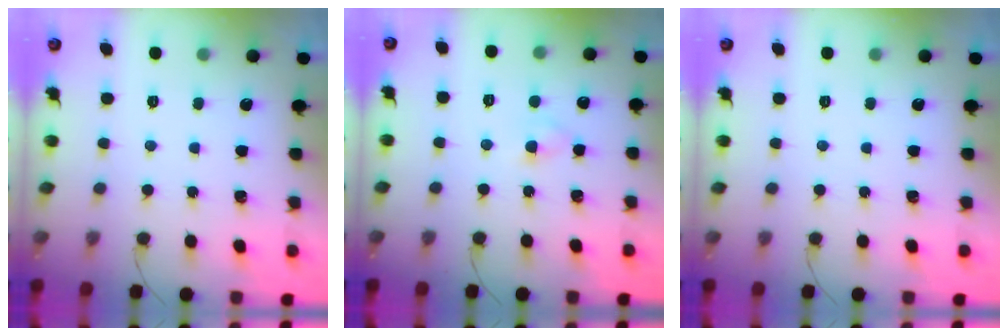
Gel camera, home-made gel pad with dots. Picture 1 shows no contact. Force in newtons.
{"total": 2.7, "press": 2.4, "slide": 1.2}
{"total": 0.0}